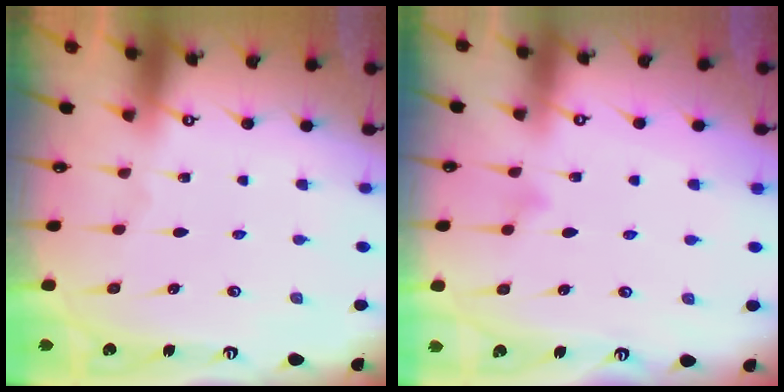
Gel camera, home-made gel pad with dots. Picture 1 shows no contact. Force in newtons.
{"total": 3.8, "press": 3.8, "slide": 0.4}